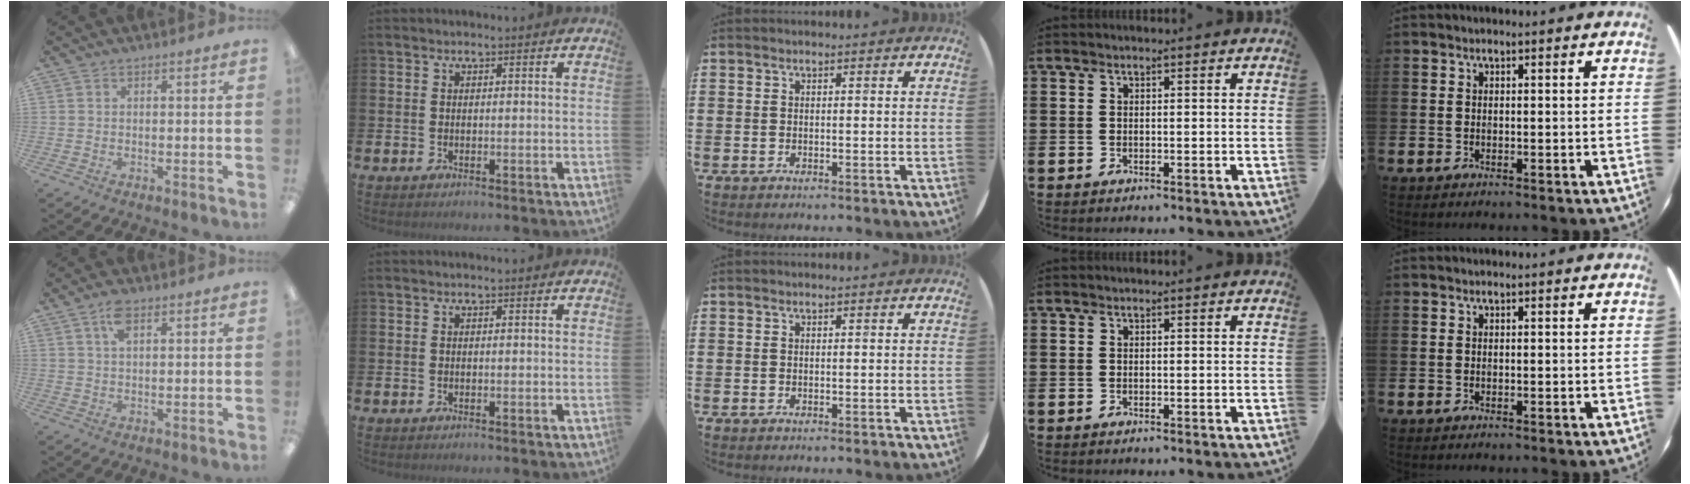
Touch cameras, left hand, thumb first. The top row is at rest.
{"thumb": {"total": 4.8, "force": [2.6, 2.1, 3.4], "torque": [-0.067, 0.003, 0.044]}}